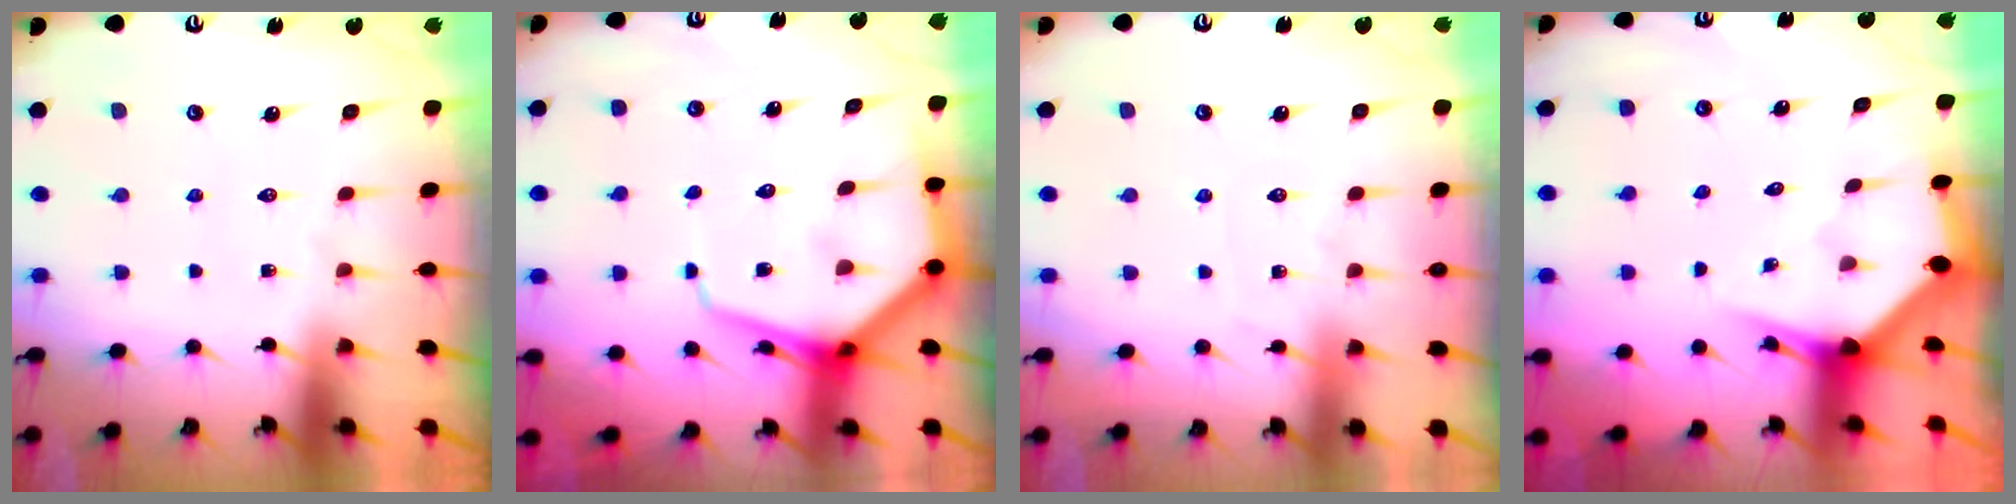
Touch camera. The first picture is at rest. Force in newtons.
{"total": 10.4, "press": 10.3, "slide": 1.1}
{"total": 4.1, "press": 4.0, "slide": 0.5}
{"total": 2.7, "press": 2.7, "slide": 0.1}